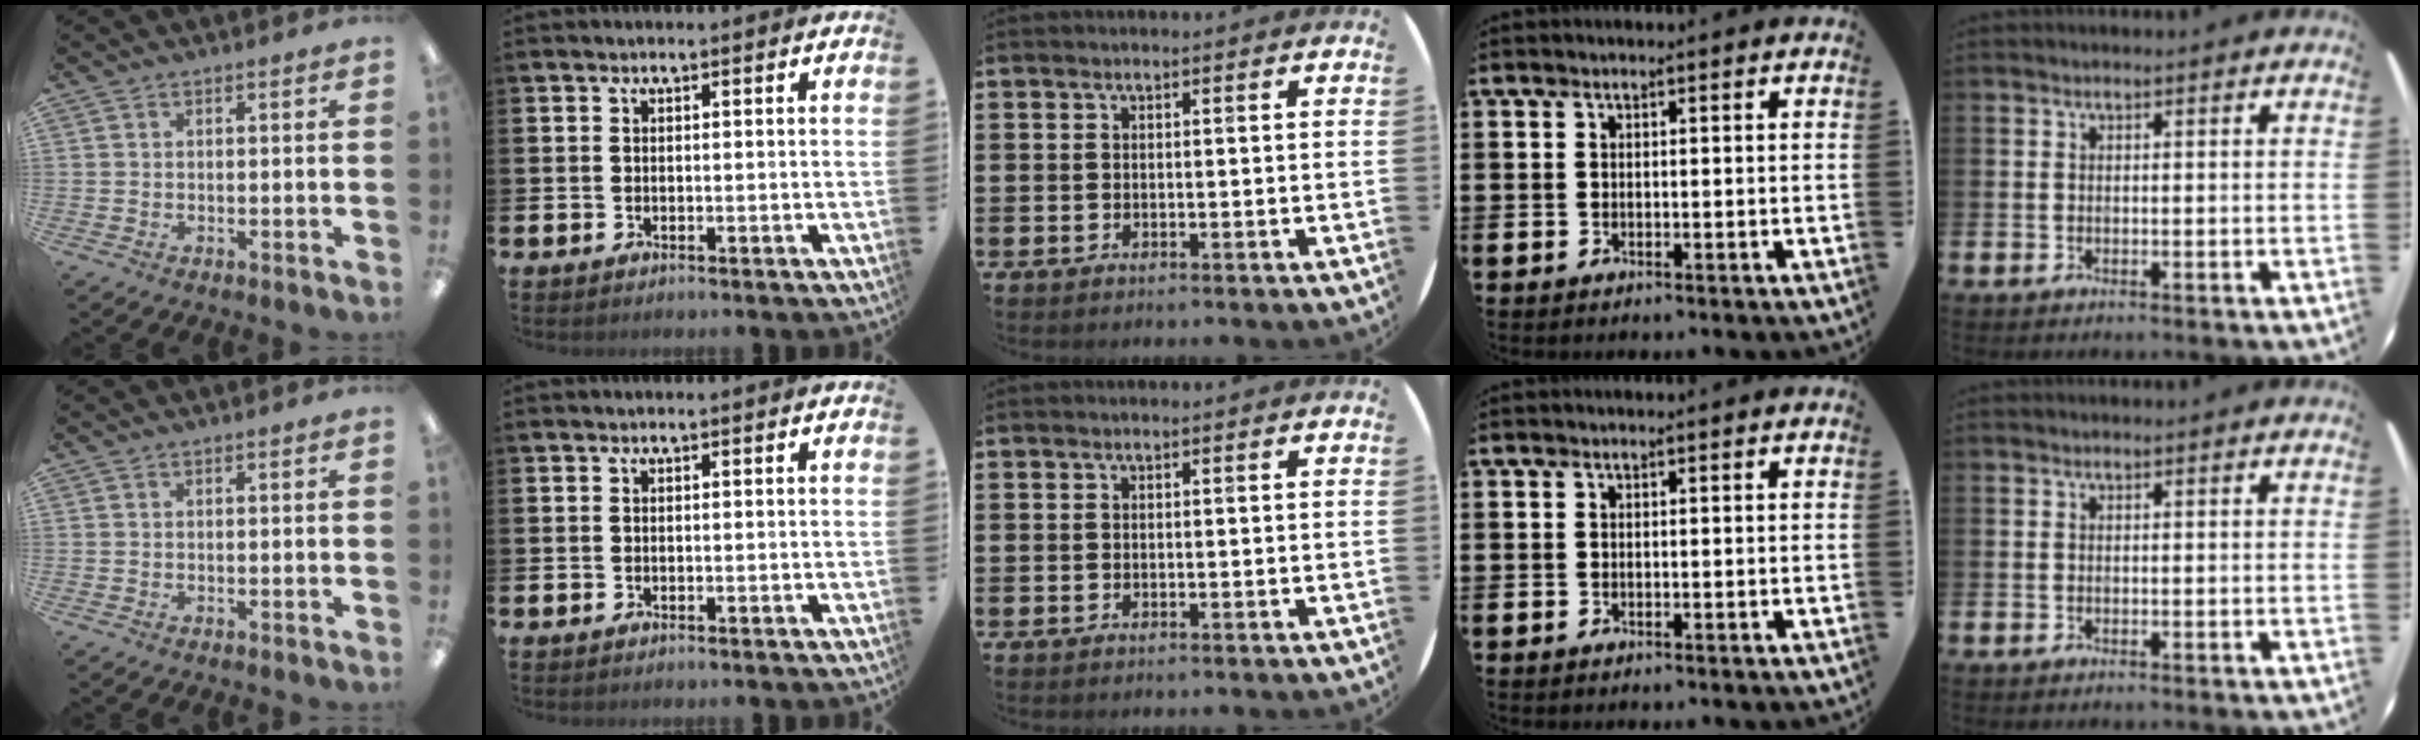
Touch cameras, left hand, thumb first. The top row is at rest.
{}